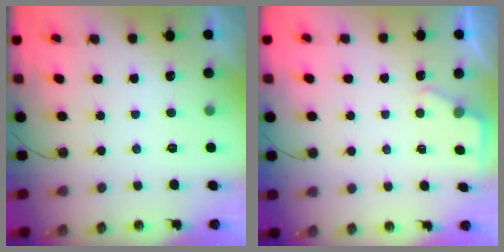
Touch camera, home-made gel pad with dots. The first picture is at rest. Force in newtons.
{"total": 2.7, "press": 2.7, "slide": 0.4}